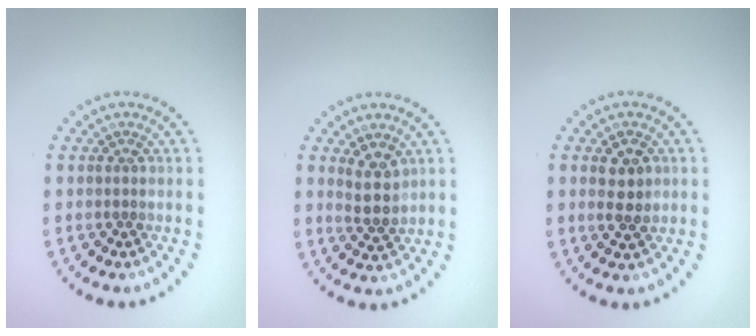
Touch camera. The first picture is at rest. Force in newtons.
{"total": 2.5, "press": 2.2, "slide": 1.1}
{"total": 2.4, "press": 2.3, "slide": 0.4}